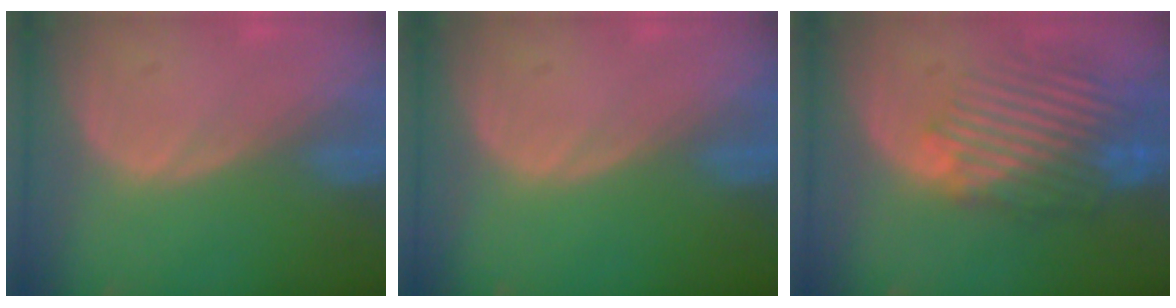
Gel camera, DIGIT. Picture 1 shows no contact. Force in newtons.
{"total": 0.0}
{"total": 10.2, "press": 9.1, "slide": 4.7}